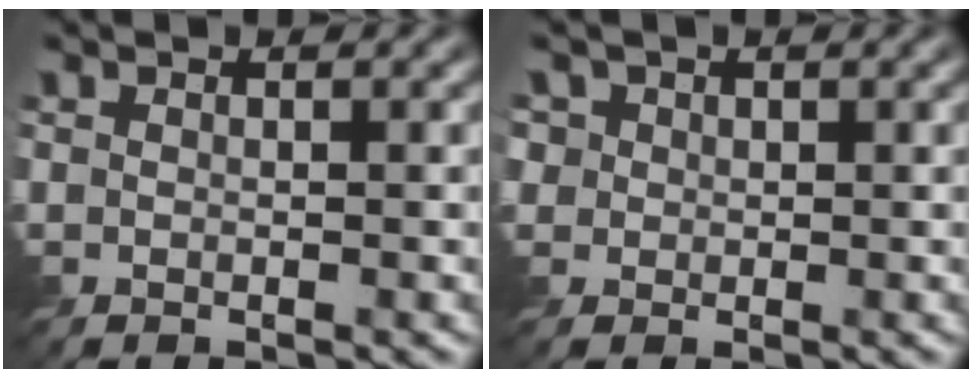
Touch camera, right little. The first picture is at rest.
{"total": 4.0, "force": [1.8, 3.2, 1.6], "torque": [-0.061, 0.004, 0.035]}